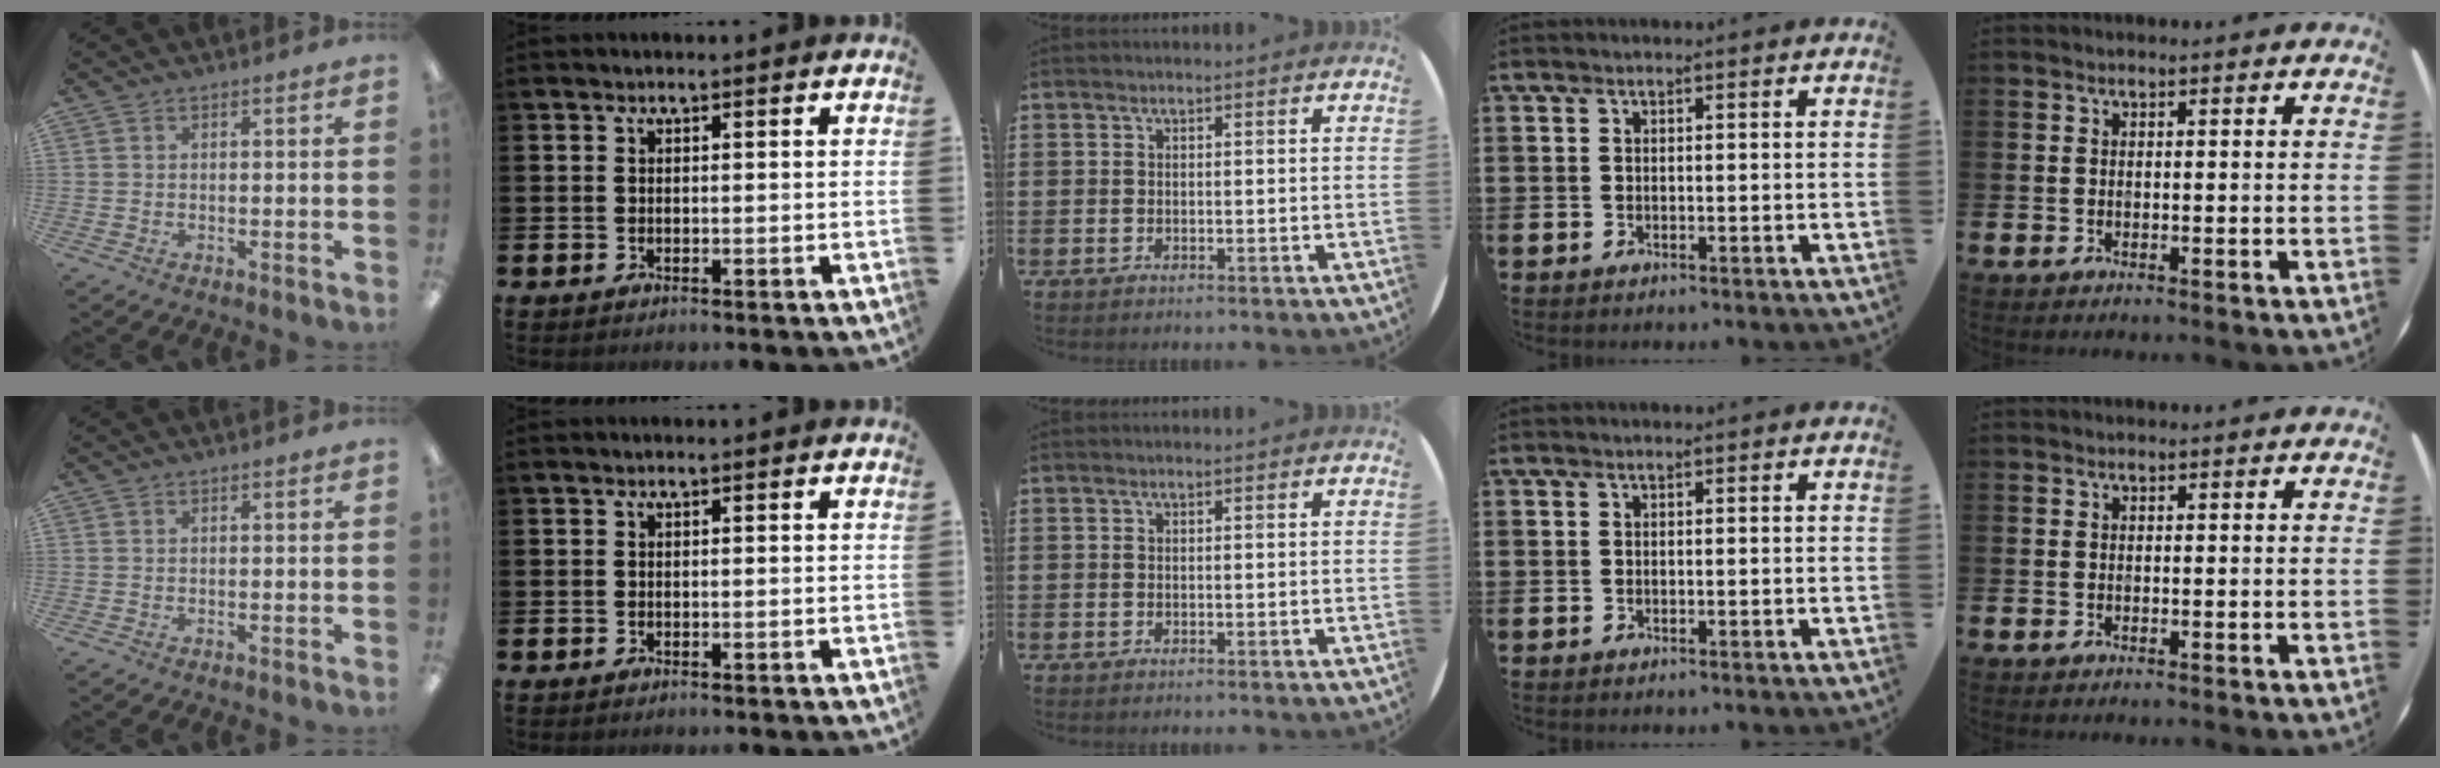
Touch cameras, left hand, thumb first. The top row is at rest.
{}